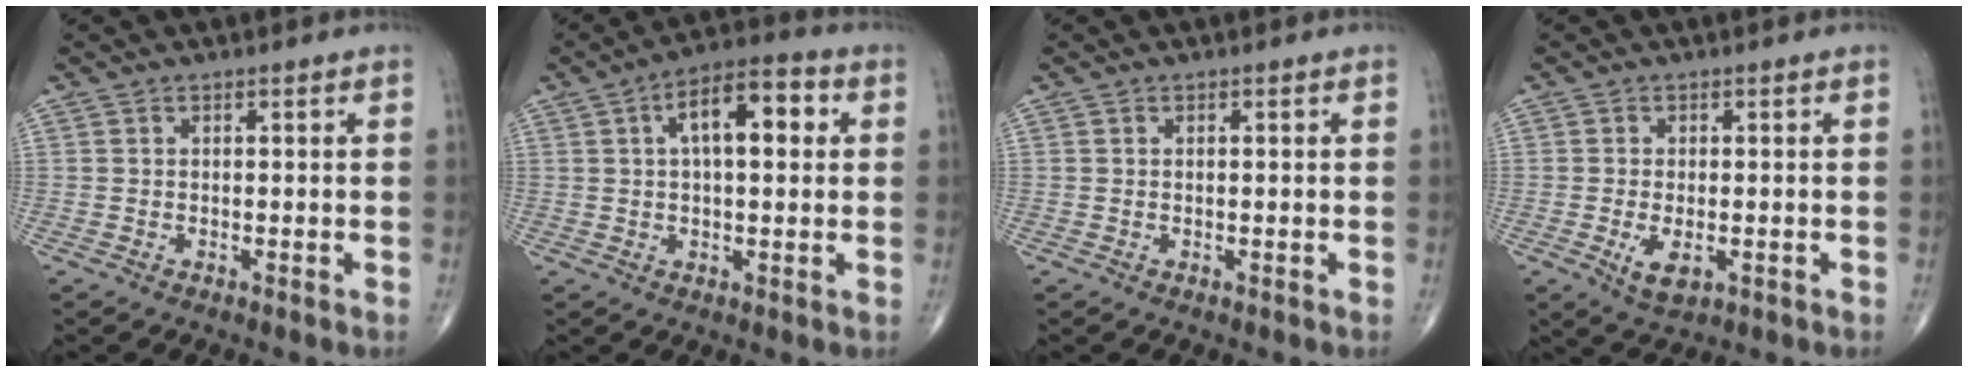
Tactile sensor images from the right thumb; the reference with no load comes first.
{"total": 11.0, "force": [2.7, 4.8, 9.6], "torque": [-0.137, 0.020, 0.035]}
{"total": 0.0}
{"total": 4.5, "force": [-1.2, 2.2, 3.7], "torque": [-0.064, -0.009, -0.015]}